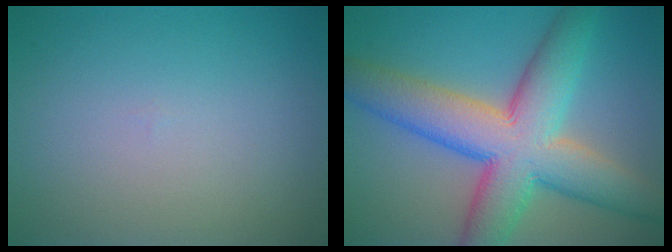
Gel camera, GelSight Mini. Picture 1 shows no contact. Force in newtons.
{"total": 10.9, "press": 10.9, "slide": 0.3}